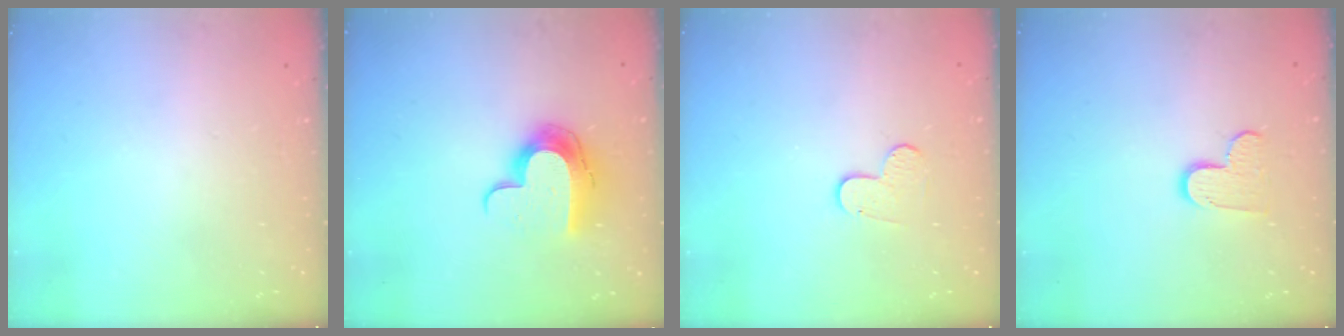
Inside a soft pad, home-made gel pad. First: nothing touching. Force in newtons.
{"total": 12.0, "press": 12.0, "slide": 1.0}
{"total": 5.5, "press": 5.5, "slide": 0.5}
{"total": 7.4, "press": 7.4, "slide": 0.4}